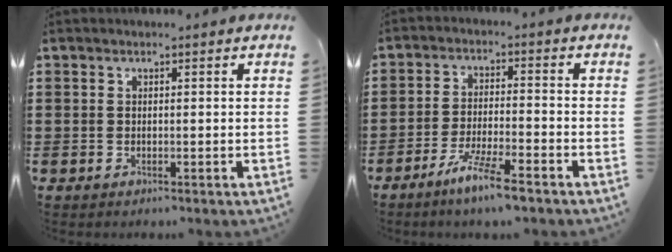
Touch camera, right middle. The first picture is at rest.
{"total": 6.5, "force": [-5.1, 0.1, 4.1], "torque": [-0.084, -0.010, -0.093]}